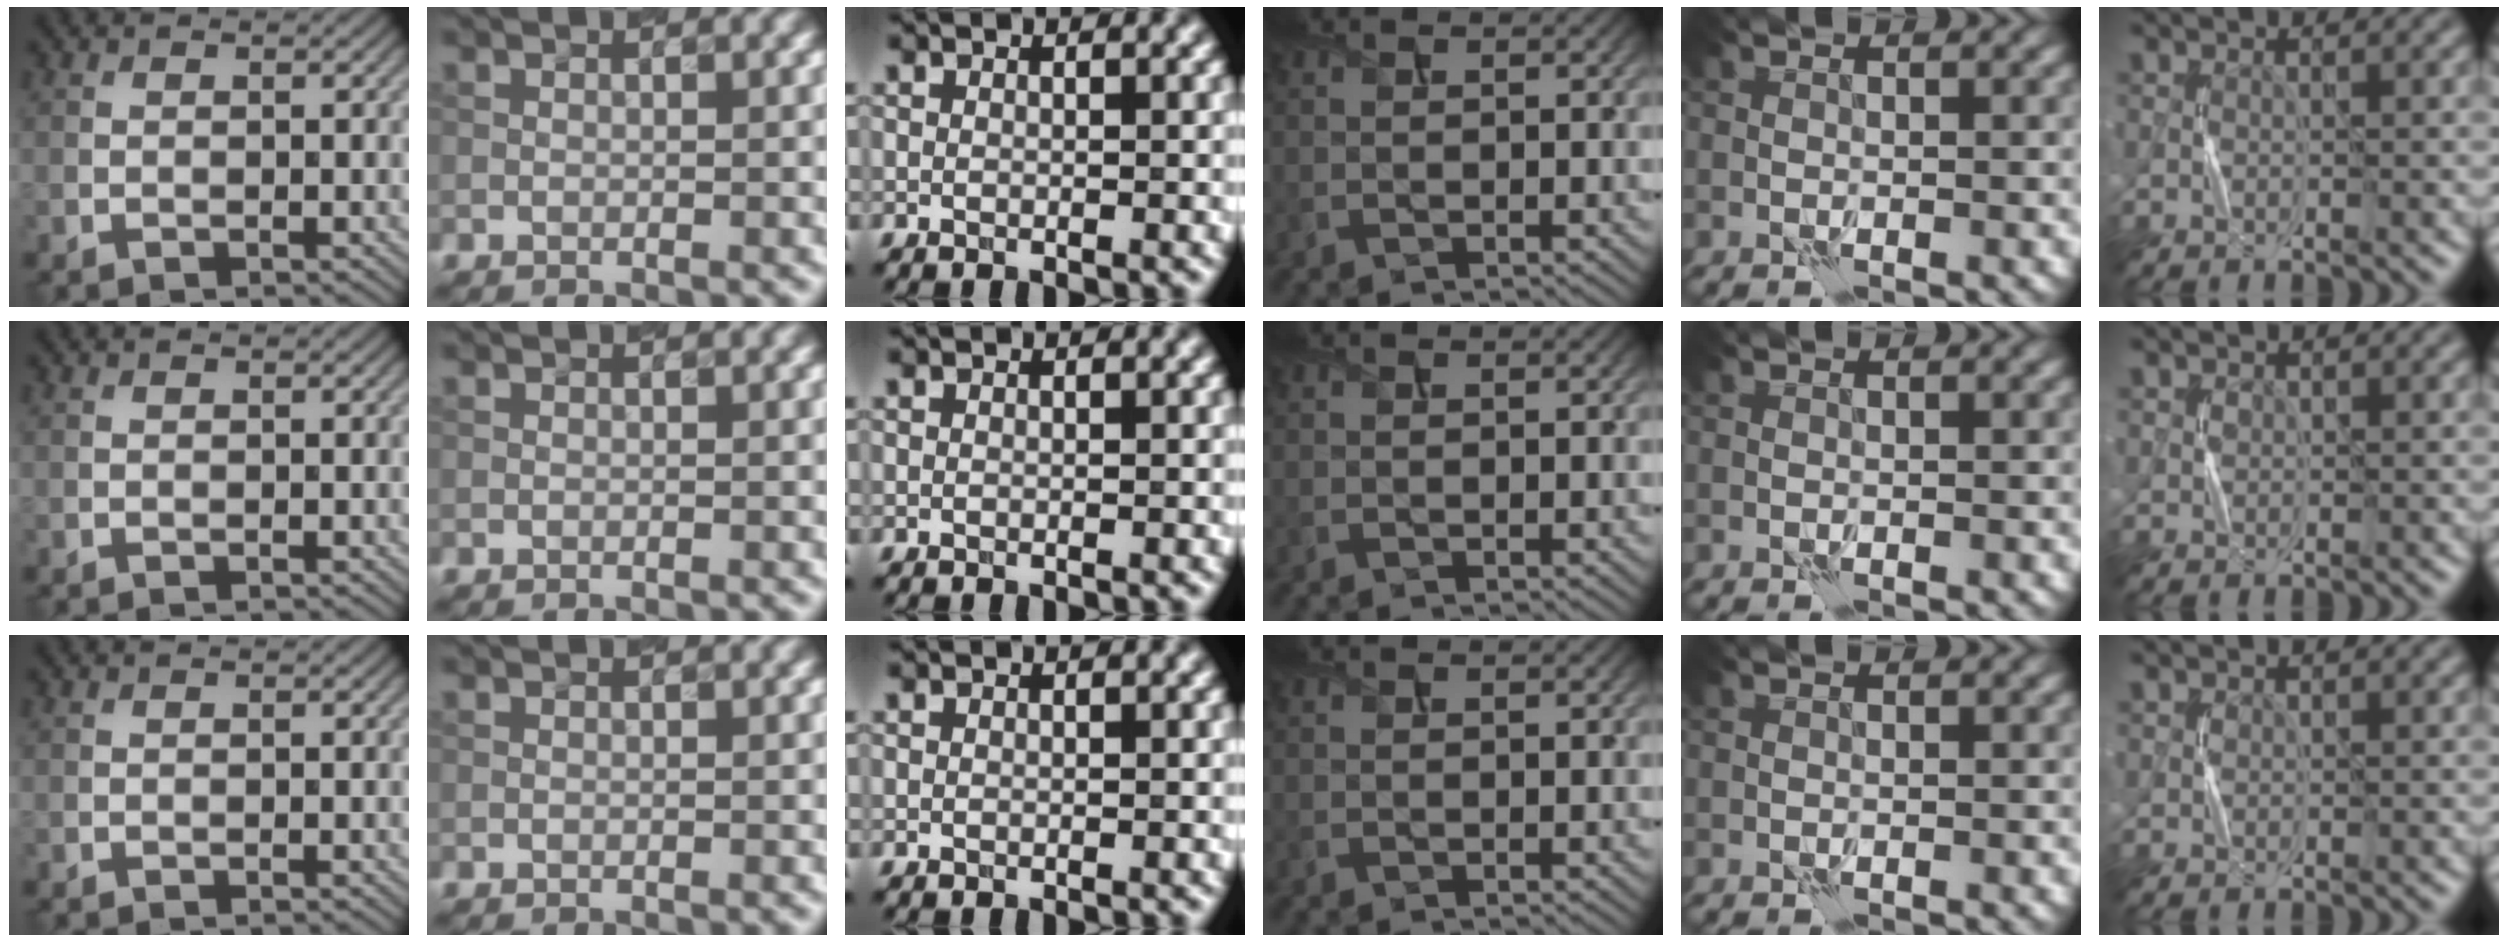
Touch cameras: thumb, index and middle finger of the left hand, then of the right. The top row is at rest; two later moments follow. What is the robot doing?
{"motion": "press", "object": "button"}